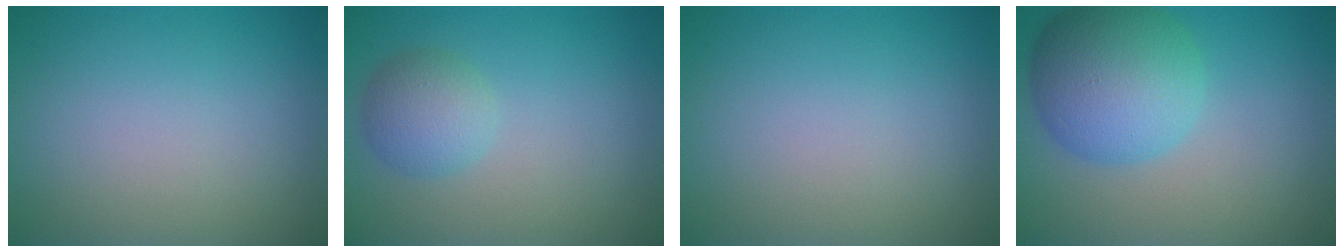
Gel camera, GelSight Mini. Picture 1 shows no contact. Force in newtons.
{"total": 2.9, "press": 2.9, "slide": 0.1}
{"total": 0.0}
{"total": 7.9, "press": 7.9, "slide": 0.3}